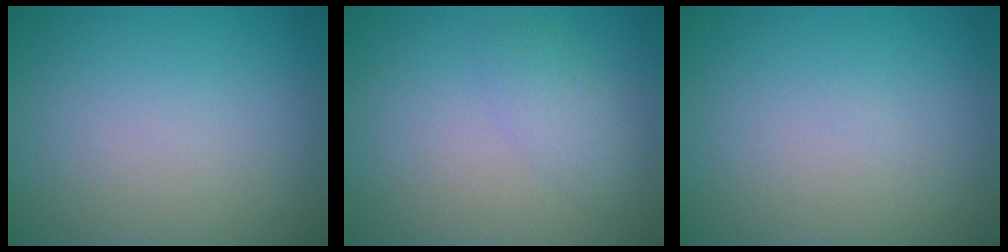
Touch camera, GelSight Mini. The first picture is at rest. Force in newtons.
{"total": 1.9, "press": 1.9, "slide": 0.1}
{"total": 0.0}